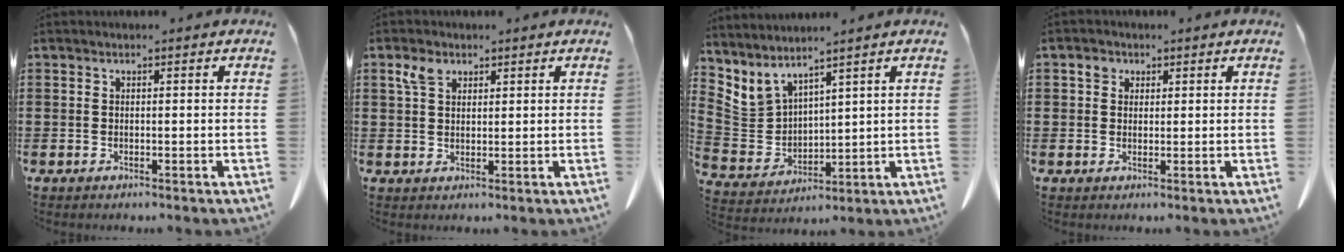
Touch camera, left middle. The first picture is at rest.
{"total": 3.1, "force": [2.0, 1.8, 1.6], "torque": [-0.038, 0.005, 0.037]}
{"total": 4.5, "force": [3.8, 2.3, 0.8], "torque": [-0.044, -0.019, 0.073]}
{"total": 2.1, "force": [1.1, 1.7, 0.8], "torque": [-0.021, 0.005, 0.020]}